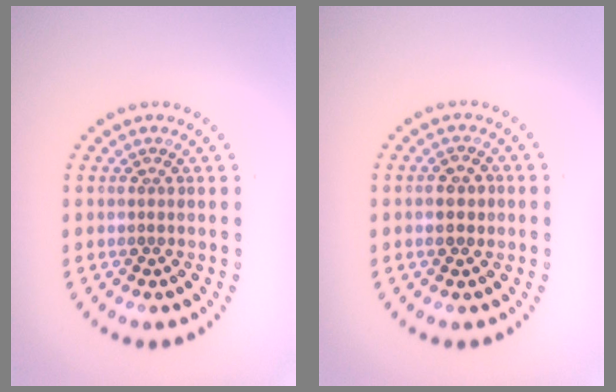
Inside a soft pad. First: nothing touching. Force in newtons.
{"total": 1.6, "press": 1.6, "slide": 0.1}